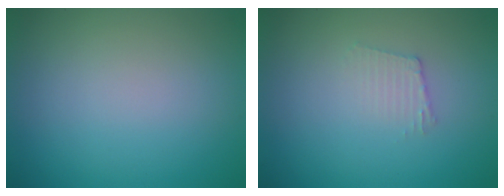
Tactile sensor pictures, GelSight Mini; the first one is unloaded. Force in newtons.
{"total": 1.2, "press": 1.2, "slide": 0.2}